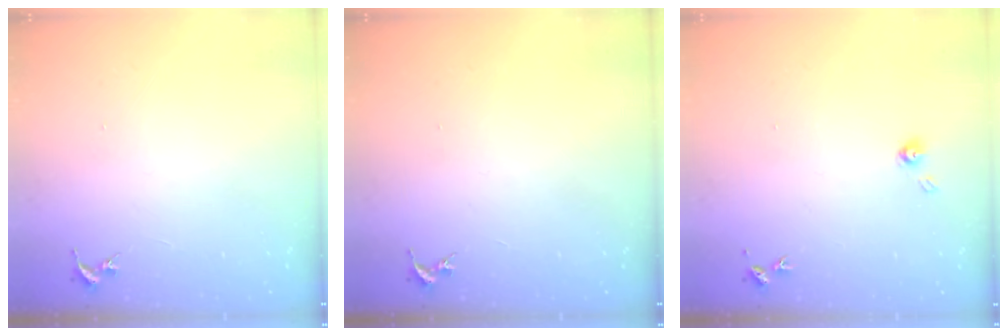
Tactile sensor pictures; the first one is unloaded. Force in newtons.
{"total": 0.0}
{"total": 4.1, "press": 4.1, "slide": 0.4}